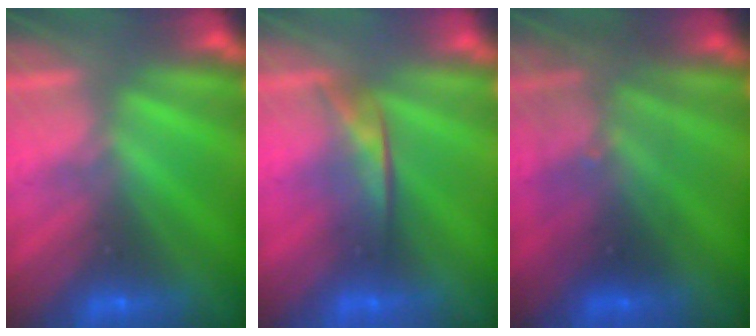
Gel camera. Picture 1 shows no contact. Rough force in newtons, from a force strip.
{"total": 1.8}
{"total": 2.8}